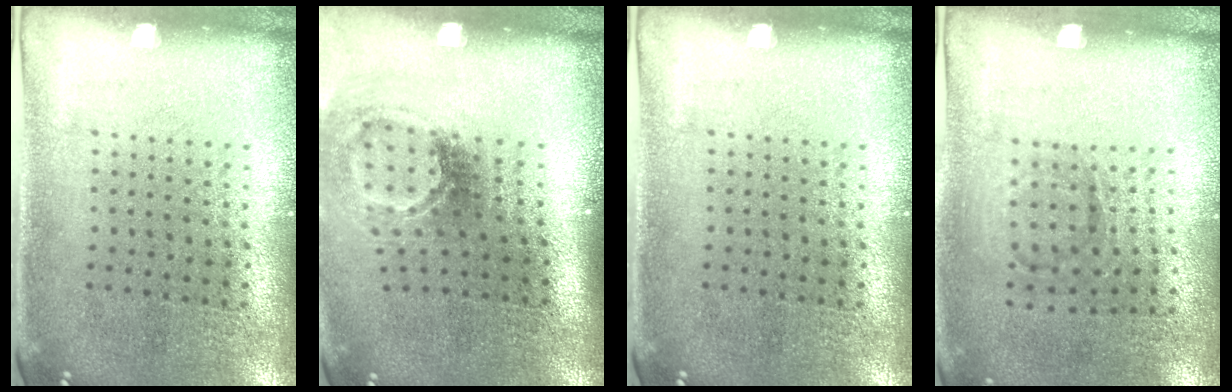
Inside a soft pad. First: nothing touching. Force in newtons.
{"total": 1.9, "press": 1.2, "slide": 1.5}
{"total": 0.0}
{"total": 1.0, "press": 0.7, "slide": 0.7}